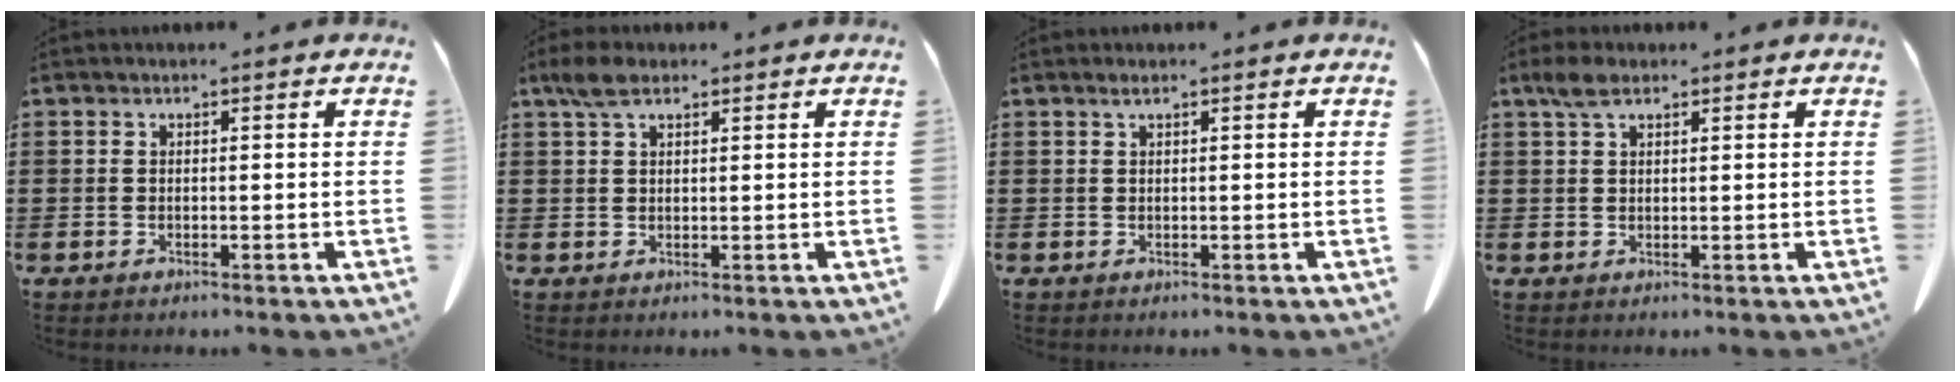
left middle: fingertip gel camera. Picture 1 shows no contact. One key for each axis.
{"total": 3.5, "fx": 2.2, "fy": 1.7, "fz": 2.1, "tx": -0.048, "ty": 0.009, "tz": 0.039}
{"total": 0.7, "fx": 0.4, "fy": 0.1, "fz": 0.6, "tx": -0.013, "ty": 0.002, "tz": 0.008}
{"total": 2.9, "fx": 1.7, "fy": 1.5, "fz": 1.8, "tx": -0.041, "ty": 0.008, "tz": 0.031}